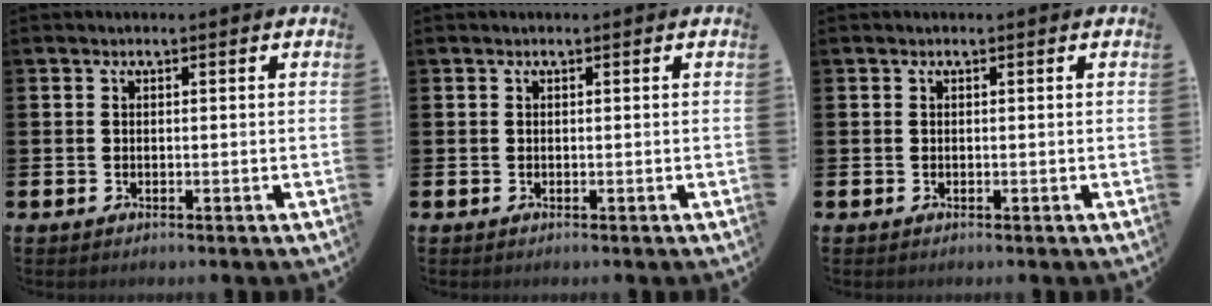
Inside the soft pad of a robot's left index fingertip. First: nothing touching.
{"total": 0.0}
{"total": 0.0}